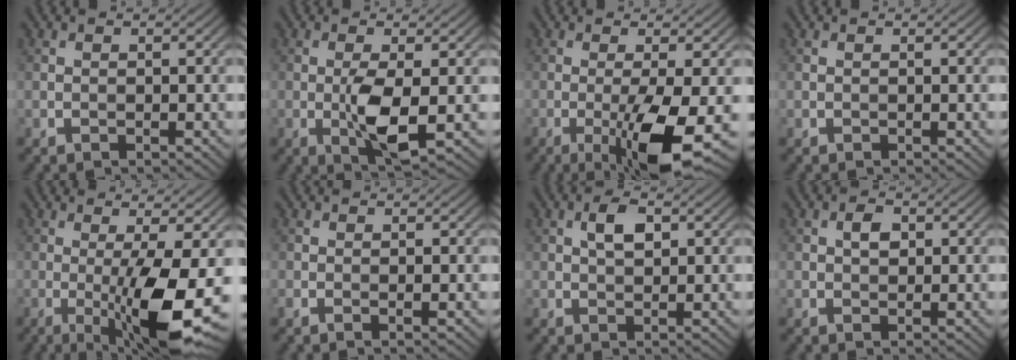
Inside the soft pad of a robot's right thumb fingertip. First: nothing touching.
{"total": 5.4, "force": [-0.7, 1.3, 5.2], "torque": [-0.105, -0.003, -0.013]}
{"total": 9.0, "force": [-2.9, 1.5, 8.4], "torque": [-0.133, -0.001, -0.045]}
{"total": 0.0}
{"total": 11.5, "force": [-2.2, 2.2, 11.1], "torque": [-0.174, -0.002, -0.028]}
{"total": 1.2, "force": [-0.2, 0.0, 1.1], "torque": [-0.025, -0.002, -0.006]}
{"total": 3.3, "force": [1.0, 1.6, 2.7], "torque": [-0.052, 0.004, 0.017]}
{"total": 2.0, "force": [0.5, 1.3, 1.5], "torque": [-0.027, 0.002, 0.004]}